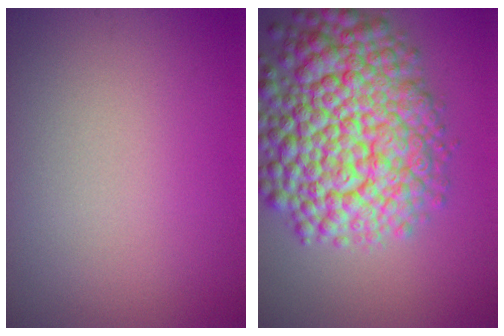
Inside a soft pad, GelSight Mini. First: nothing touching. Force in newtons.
{"total": 12.4, "press": 12.4, "slide": 0.5}